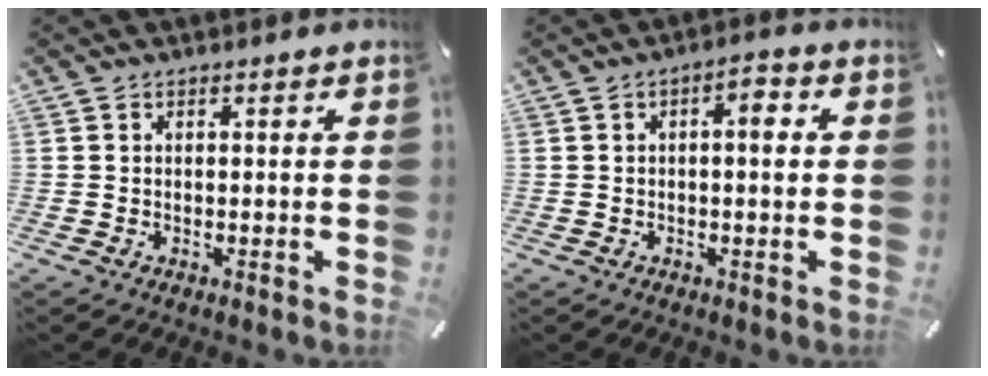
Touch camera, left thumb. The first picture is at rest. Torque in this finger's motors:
{"motor_torque": [-0.15, -0.06, 0.05, 0.32, -0.07]}